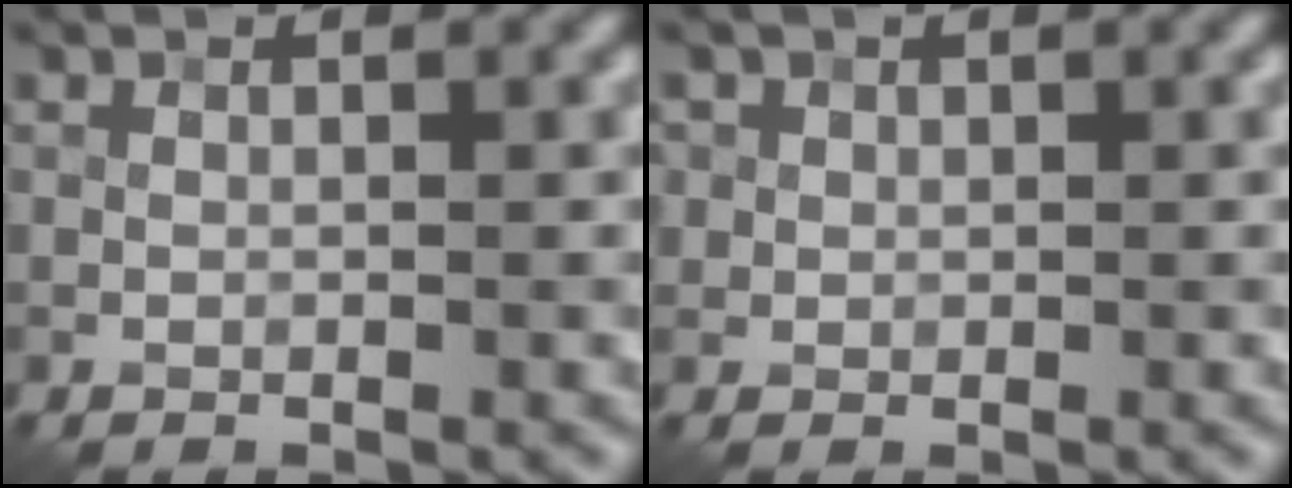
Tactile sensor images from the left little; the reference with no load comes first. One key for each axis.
{"total": 1.4, "fx": 0.6, "fy": 1.3, "fz": 0.1, "tx": 0.000, "ty": 0.005, "tz": -0.001}